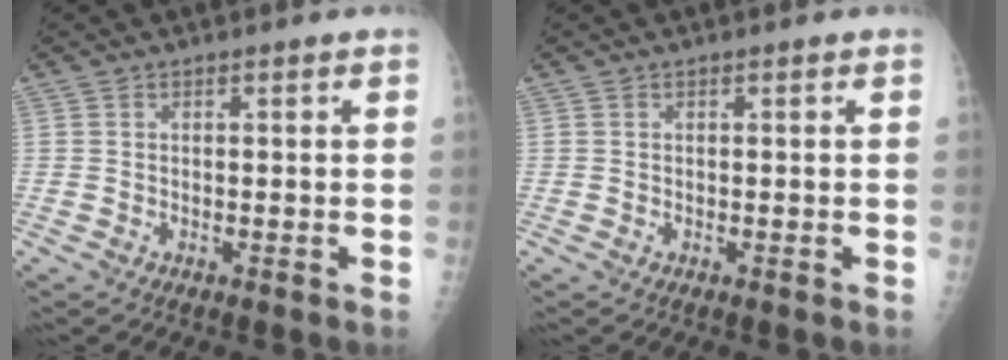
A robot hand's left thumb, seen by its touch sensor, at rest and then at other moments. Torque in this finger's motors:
{"motor_torque": [-0.02, 0.07, -0.15, -0.10, 0.01]}